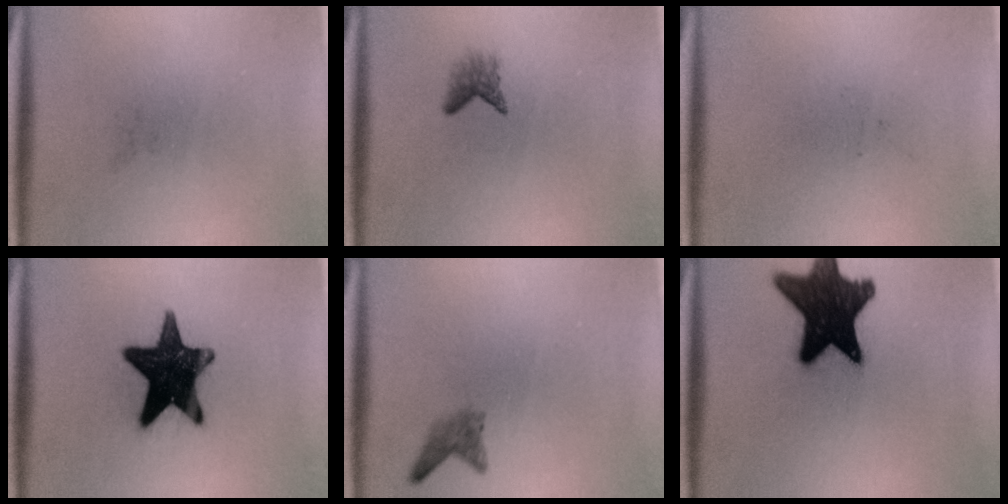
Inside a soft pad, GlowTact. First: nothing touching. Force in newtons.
{"total": 1.6}
{"total": 0.0}
{"total": 16.4}
{"total": 1.6}
{"total": 17.5}